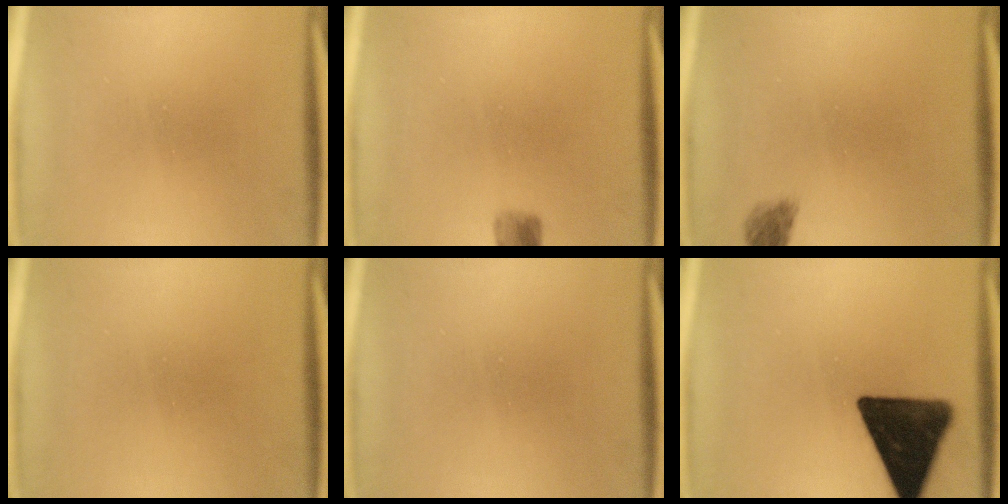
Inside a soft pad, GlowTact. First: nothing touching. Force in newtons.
{"total": 2.4}
{"total": 2.2}
{"total": 0.5}
{"total": 0.0}
{"total": 16.7}